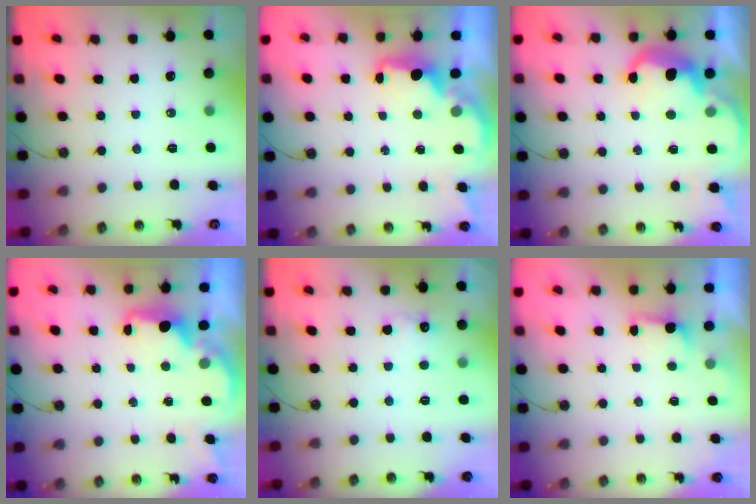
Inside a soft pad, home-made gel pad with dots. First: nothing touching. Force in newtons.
{"total": 2.1, "press": 1.9, "slide": 0.8}
{"total": 7.7, "press": 7.7, "slide": 0.7}
{"total": 2.1, "press": 1.9, "slide": 0.8}
{"total": 6.2, "press": 6.1, "slide": 1.2}
{"total": 1.2, "press": 0.9, "slide": 0.8}